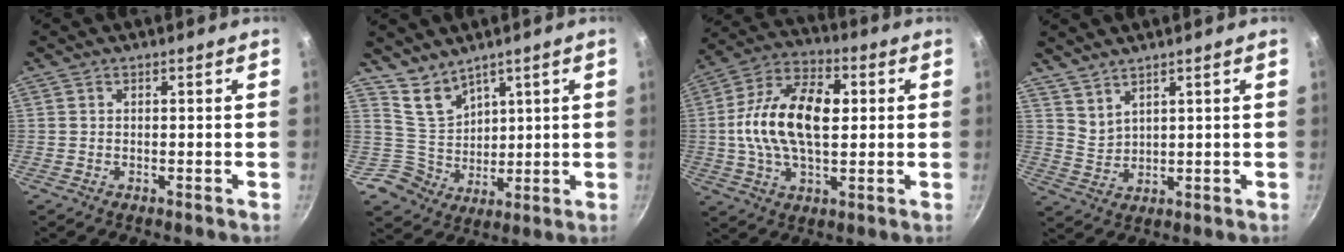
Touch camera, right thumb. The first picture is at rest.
{"total": 7.0, "force": [5.0, 4.8, 0.3], "torque": [0.018, -0.040, 0.110]}
{"total": 17.7, "force": [1.4, 10.0, 14.6], "torque": [-0.247, 0.022, 0.010]}
{"total": 3.7, "force": [3.2, 1.5, 1.0], "torque": [-0.015, -0.021, 0.073]}